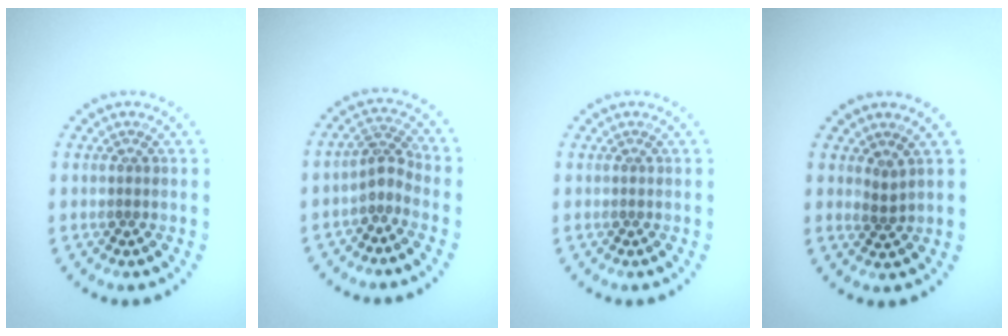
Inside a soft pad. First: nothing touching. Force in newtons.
{"total": 2.3, "press": 1.6, "slide": 1.6}
{"total": 0.0}
{"total": 1.0, "press": 0.8, "slide": 0.6}